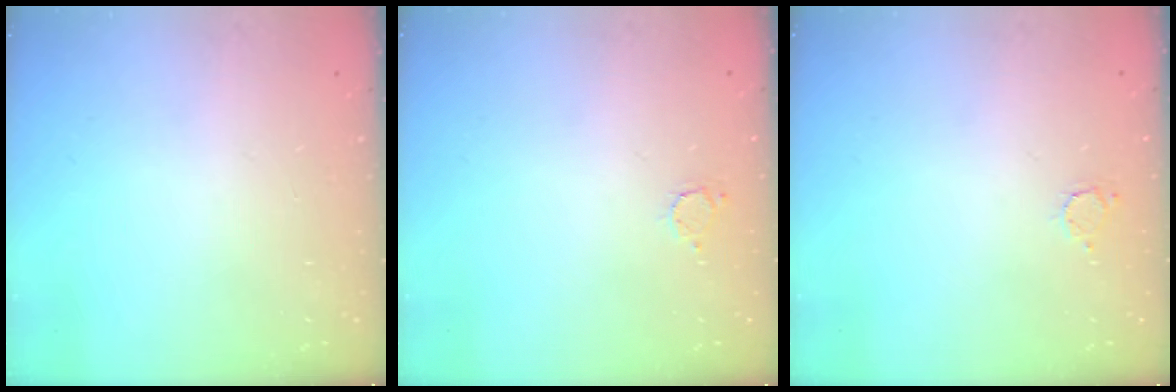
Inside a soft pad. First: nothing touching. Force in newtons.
{"total": 2.5, "press": 2.5, "slide": 0.3}
{"total": 2.5, "press": 2.5, "slide": 0.3}